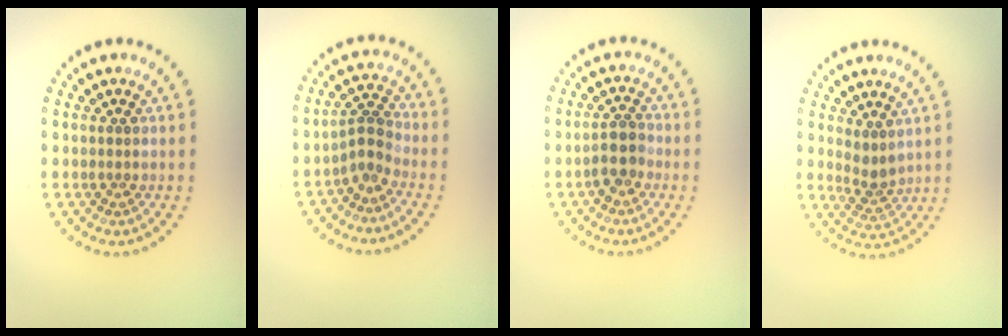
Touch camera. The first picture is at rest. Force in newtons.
{"total": 2.2, "press": 1.5, "slide": 1.6}
{"total": 2.4, "press": 2.2, "slide": 1.0}
{"total": 2.0, "press": 1.6, "slide": 1.3}